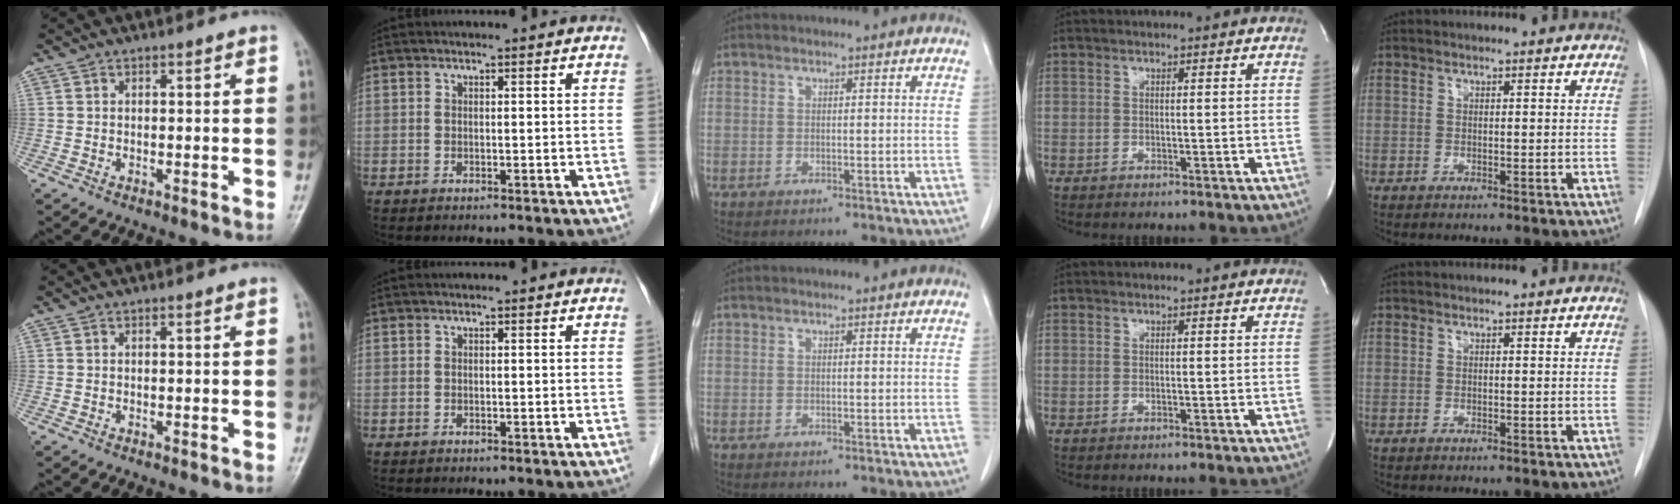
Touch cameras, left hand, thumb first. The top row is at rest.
{}